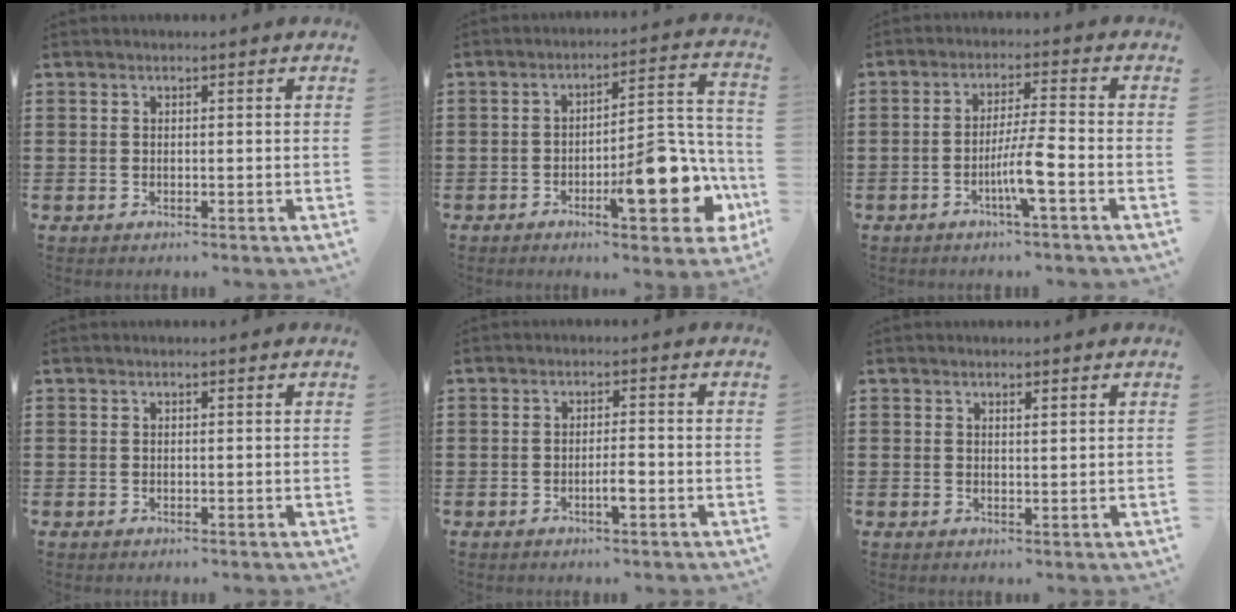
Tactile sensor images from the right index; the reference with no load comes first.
{"total": 12.6, "force": [-5.2, 4.3, 10.7], "torque": [-0.131, 0.004, -0.086]}
{"total": 5.6, "force": [-2.3, 0.0, 5.1], "torque": [-0.100, -0.009, -0.046]}
{"total": 0.0}
{"total": 2.4, "force": [-1.0, 0.4, 2.1], "torque": [-0.039, 0.004, -0.018]}
{"total": 0.8, "force": [0.7, 0.1, 0.5], "torque": [-0.010, 0.000, 0.013]}